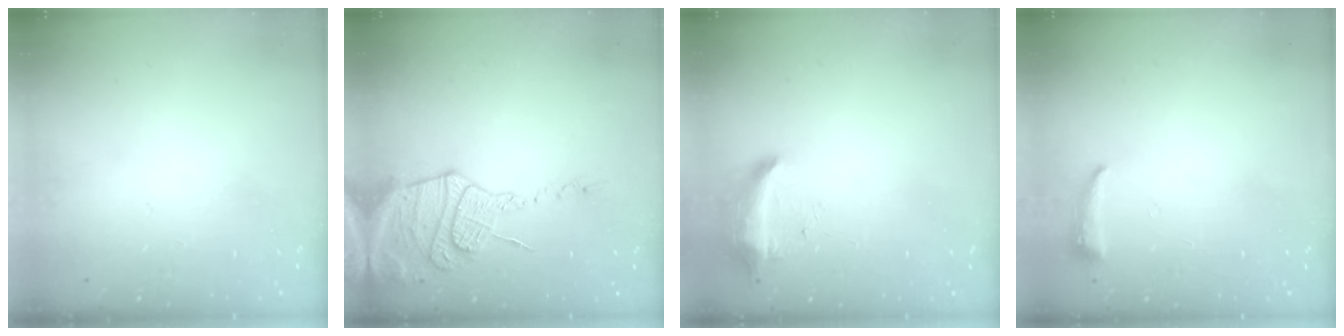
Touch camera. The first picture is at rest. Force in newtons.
{"total": 16.4, "press": 16.3, "slide": 1.7}
{"total": 8.3, "press": 8.3, "slide": 0.1}
{"total": 4.3, "press": 4.2, "slide": 0.9}